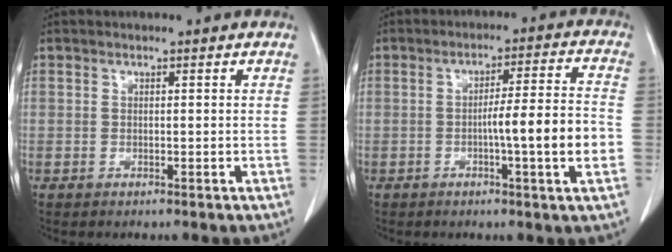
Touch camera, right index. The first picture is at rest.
{"total": 9.6, "force": [-2.2, -0.5, 9.3], "torque": [-0.141, 0.005, -0.036]}